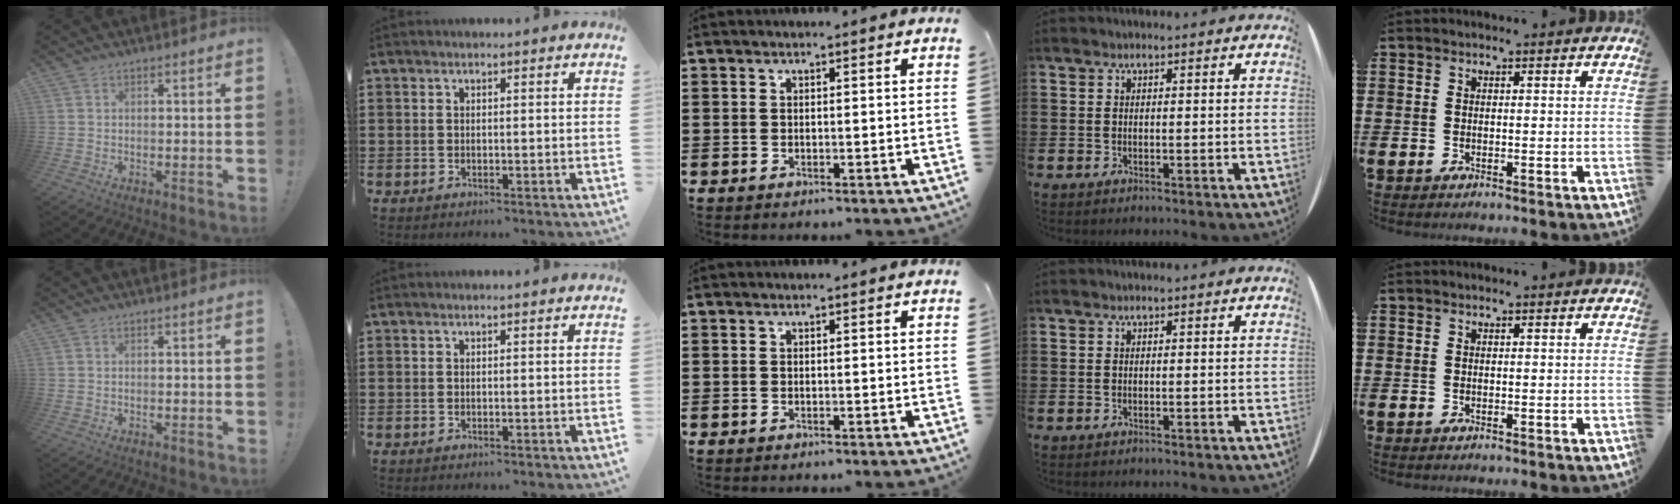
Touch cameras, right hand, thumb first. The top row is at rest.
{}